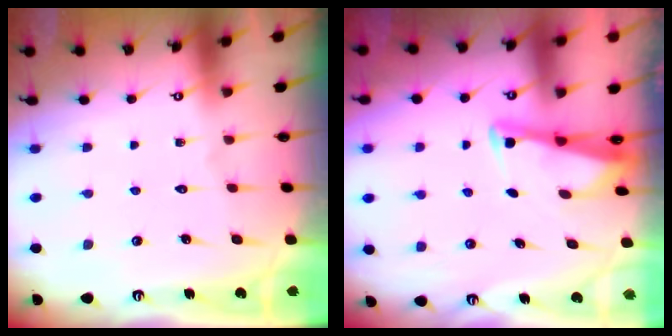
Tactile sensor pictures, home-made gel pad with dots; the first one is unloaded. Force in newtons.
{"total": 2.9, "press": 2.9, "slide": 0.3}